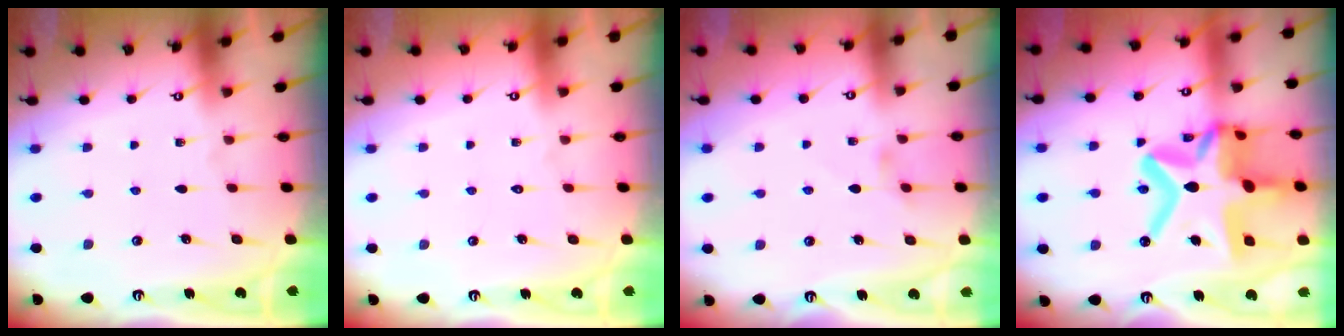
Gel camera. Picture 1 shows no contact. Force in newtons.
{"total": 1.7, "press": 1.7, "slide": 0.1}
{"total": 1.3, "press": 1.2, "slide": 0.3}
{"total": 24.3, "press": 24.2, "slide": 2.1}